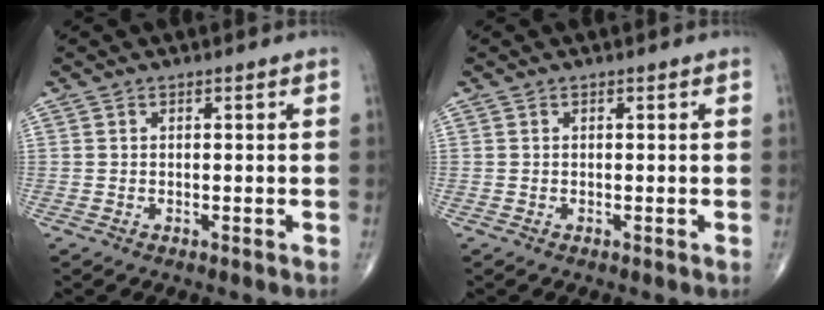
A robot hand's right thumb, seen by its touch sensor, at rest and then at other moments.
{"total": 0.0}